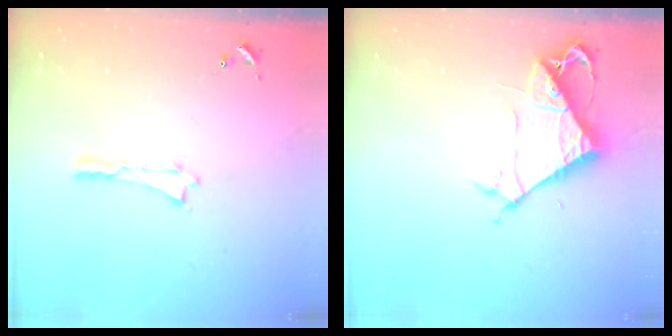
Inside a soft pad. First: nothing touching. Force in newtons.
{"total": 7.5, "press": 7.5, "slide": 0.5}